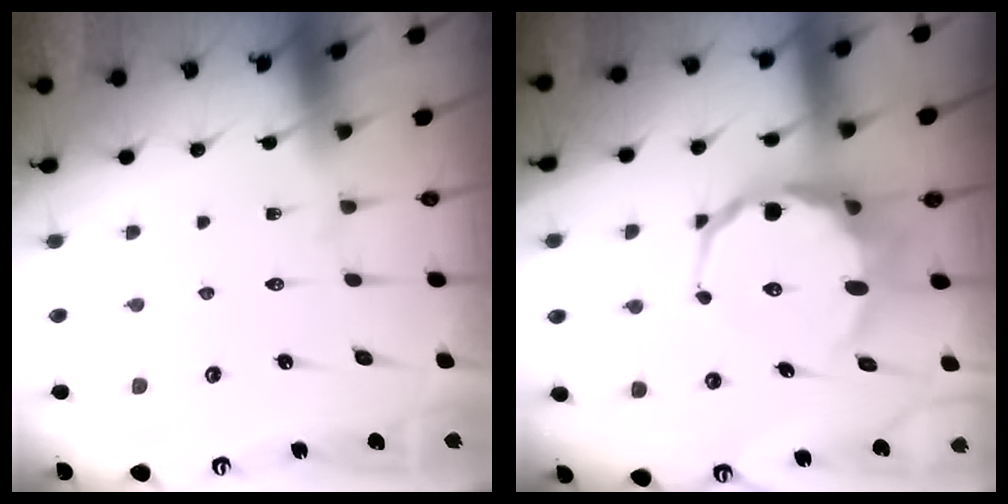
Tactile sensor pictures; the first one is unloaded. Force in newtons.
{"total": 11.0, "press": 10.8, "slide": 2.4}